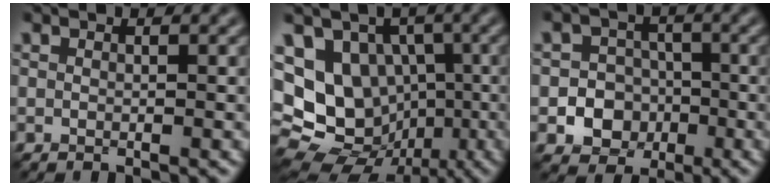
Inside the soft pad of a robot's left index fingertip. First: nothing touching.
{"total": 14.9, "force": [-1.8, 13.1, 7.0], "torque": [-0.146, 0.017, -0.030]}
{"total": 7.1, "force": [-2.6, 6.3, 2.1], "torque": [-0.013, -0.008, -0.065]}